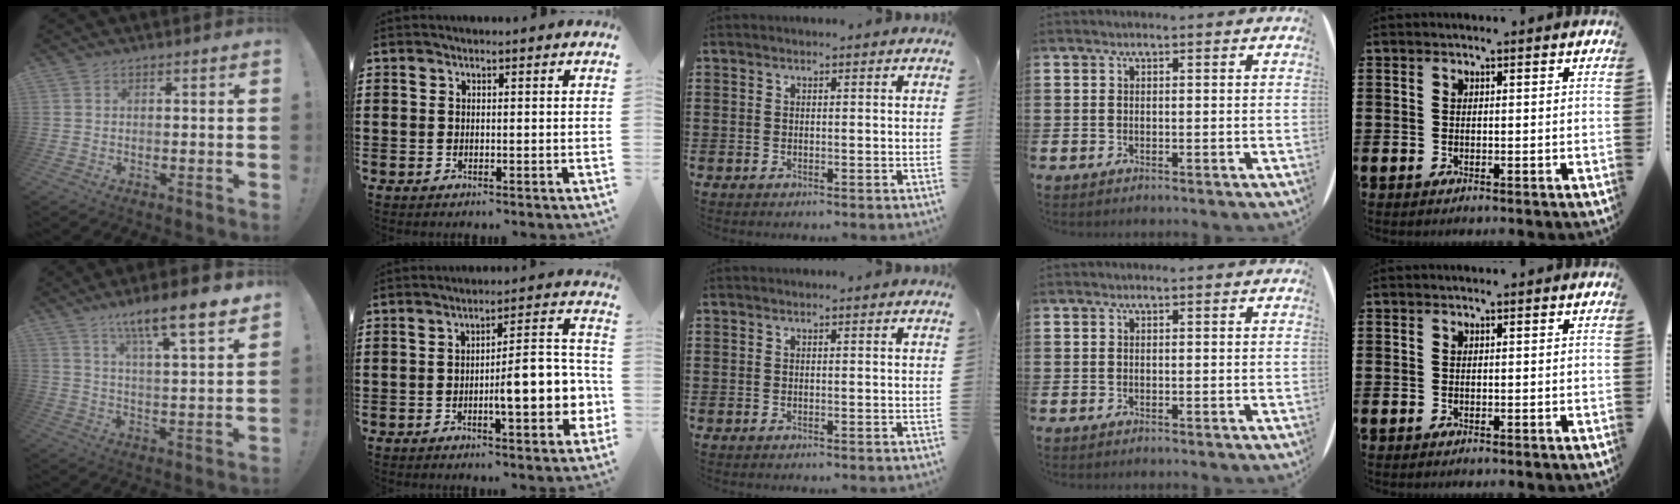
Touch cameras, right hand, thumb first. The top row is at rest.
{"thumb": {"total": 12.1, "force": [8.6, 1.0, 8.4], "torque": [-0.134, -0.054, 0.137]}, "index": {"total": 9.9, "force": [-2.4, 2.8, 9.2], "torque": [-0.119, -0.015, -0.045]}}